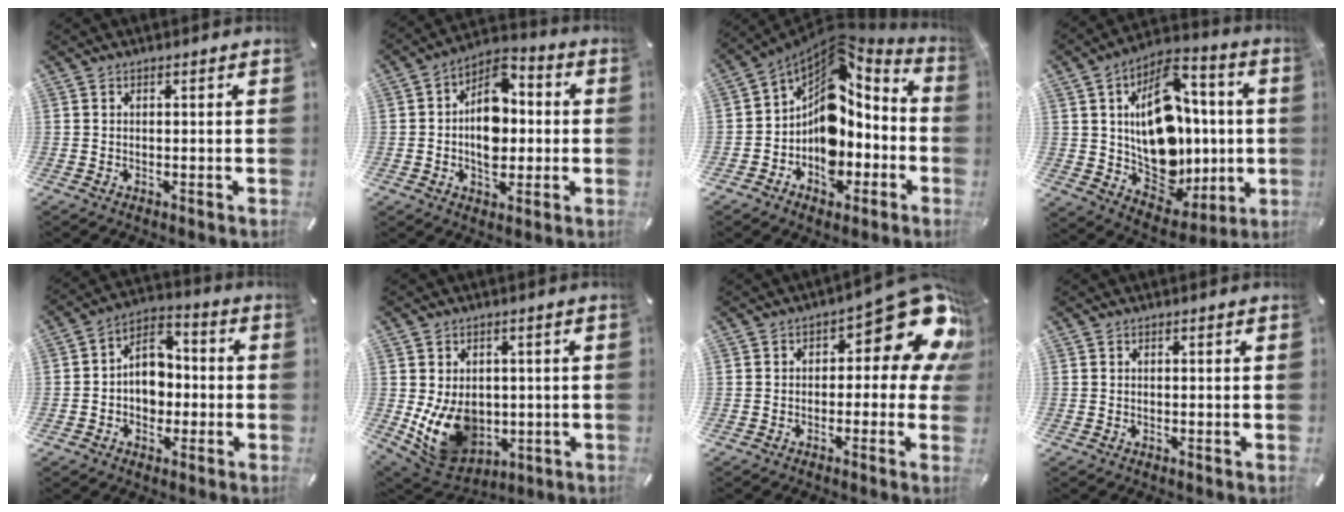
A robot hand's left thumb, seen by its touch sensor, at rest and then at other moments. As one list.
[{"total": 11.8, "force": [-0.1, 8.6, 8.0], "torque": [-0.130, -0.003, -0.003]}, {"total": 12.7, "force": [0.4, 10.5, 7.1], "torque": [-0.118, -0.040, 0.009]}, {"total": 22.0, "force": [2.5, 16.1, 14.8], "torque": [-0.229, -0.028, 0.054]}, {"total": 9.0, "force": [-1.2, 7.6, 4.8], "torque": [-0.073, 0.012, -0.023]}, {"total": 12.5, "force": [-1.4, 10.0, 7.2], "torque": [-0.140, -0.012, -0.018]}, {"total": 15.5, "force": [6.6, 6.6, 12.4], "torque": [-0.154, -0.052, 0.108]}, {"total": 0.0}]